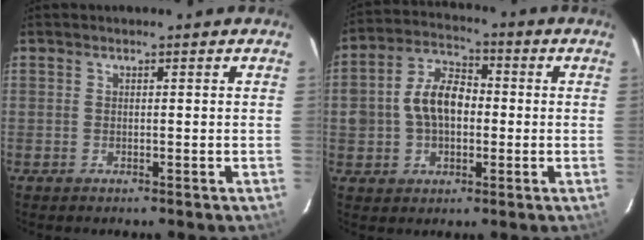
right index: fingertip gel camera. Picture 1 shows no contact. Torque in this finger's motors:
{"motor_torque": [0.38, -0.07, 0.29, 0.14]}